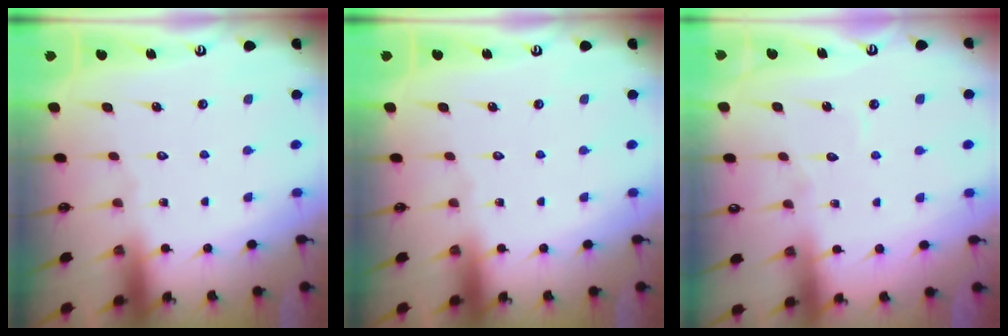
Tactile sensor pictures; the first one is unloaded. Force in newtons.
{"total": 0.0}
{"total": 2.5, "press": 2.5, "slide": 0.2}